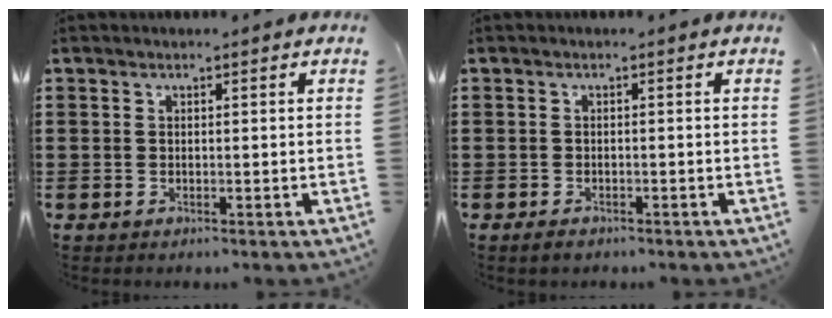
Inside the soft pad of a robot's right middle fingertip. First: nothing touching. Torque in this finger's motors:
{"motor_torque": [0.94, 0.15, 0.03, 0.04]}